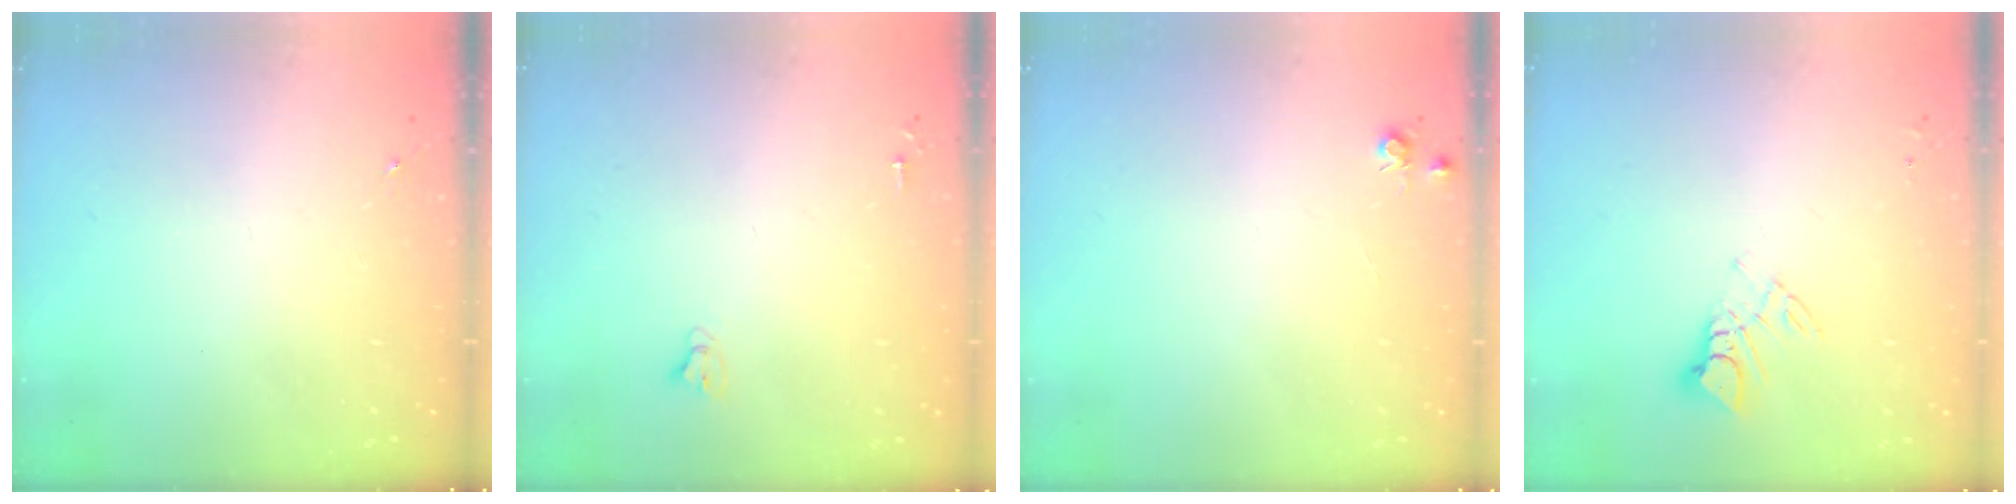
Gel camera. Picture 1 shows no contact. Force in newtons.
{"total": 2.7, "press": 2.7, "slide": 0.2}
{"total": 5.4, "press": 5.3, "slide": 0.7}
{"total": 6.2, "press": 6.1, "slide": 0.4}